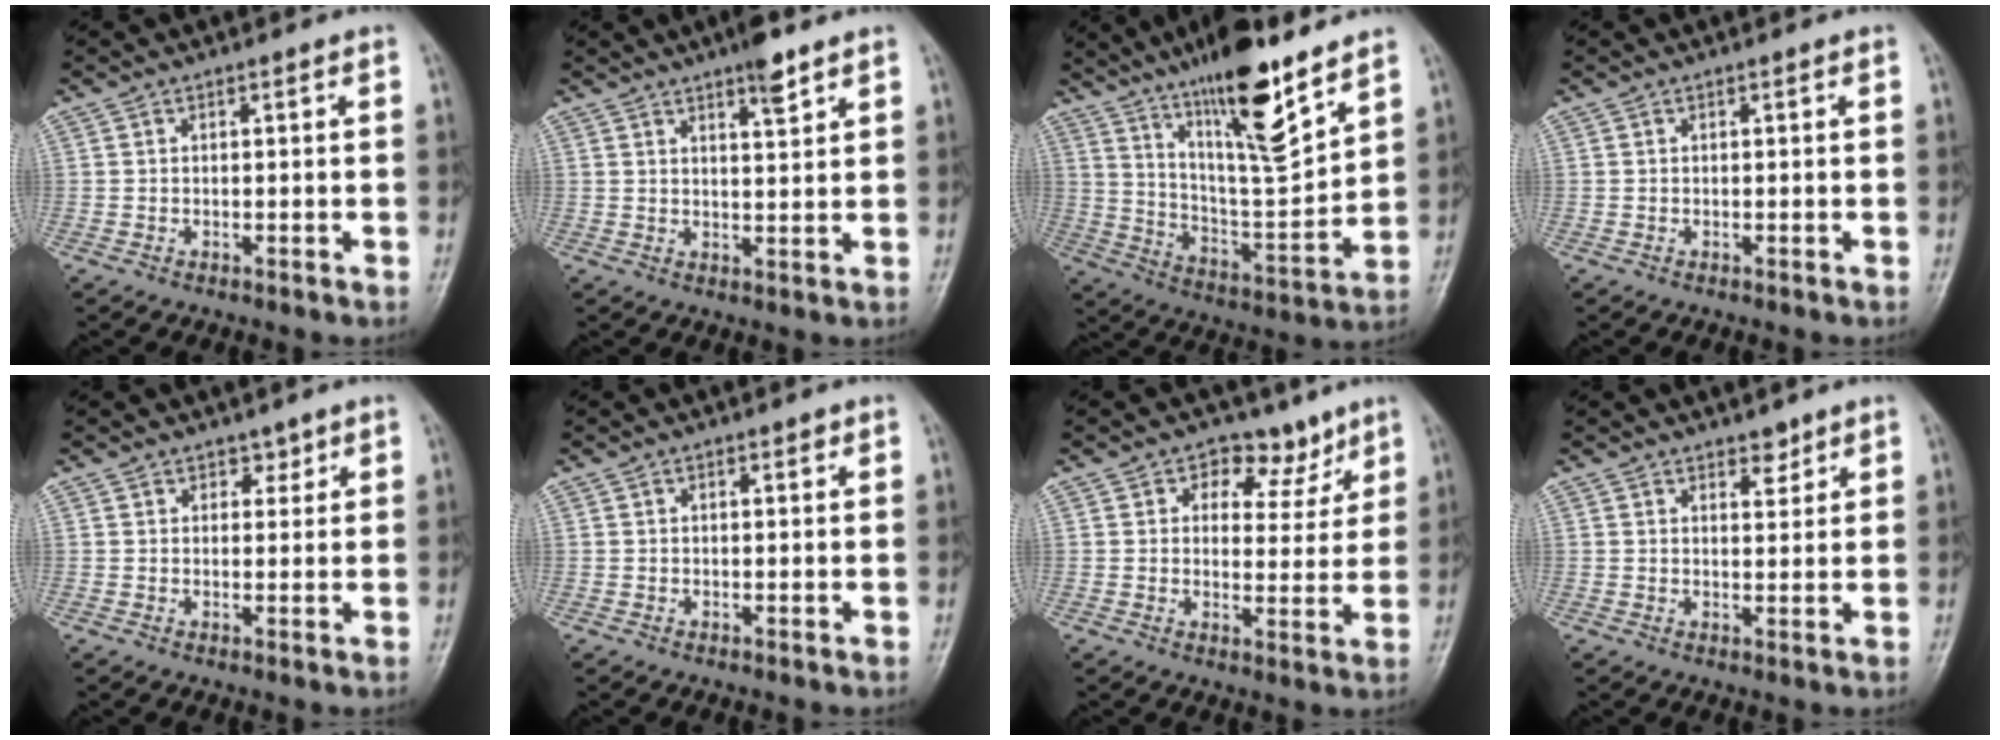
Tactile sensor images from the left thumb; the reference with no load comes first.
{"total": 4.7, "force": [3.2, 0.8, 3.4], "torque": [-0.047, -0.018, 0.050]}
{"total": 18.8, "force": [12.6, 3.7, 13.5], "torque": [-0.203, -0.076, 0.223]}
{"total": 0.0}
{"total": 2.0, "force": [1.4, 1.3, 0.5], "torque": [0.014, -0.007, 0.016]}
{"total": 1.2, "force": [0.6, 0.6, 0.9], "torque": [-0.010, 0.001, 0.006]}
{"total": 7.6, "force": [4.6, 5.3, 2.8], "torque": [0.006, -0.017, 0.063]}
{"total": 2.8, "force": [2.1, 1.4, 1.2], "torque": [-0.002, -0.014, 0.032]}